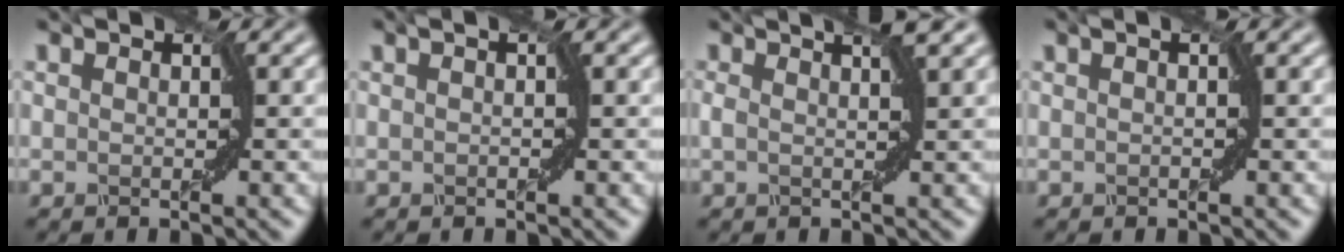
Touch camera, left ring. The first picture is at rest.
{"total": 0.6, "force": [-0.2, -0.5, -0.1], "torque": [-0.001, 0.003, -0.001]}
{"total": 2.6, "force": [1.6, -0.1, 2.1], "torque": [-0.037, 0.012, 0.029]}
{"total": 0.6, "force": [-0.2, -0.5, -0.2], "torque": [0.000, 0.003, 0.000]}